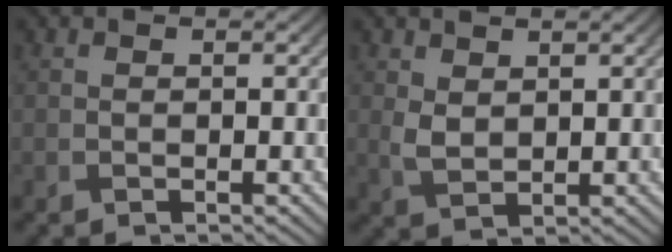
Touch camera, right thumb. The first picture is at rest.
{"total": 2.4, "force": [1.1, 1.4, 1.7], "torque": [-0.045, -0.004, 0.027]}